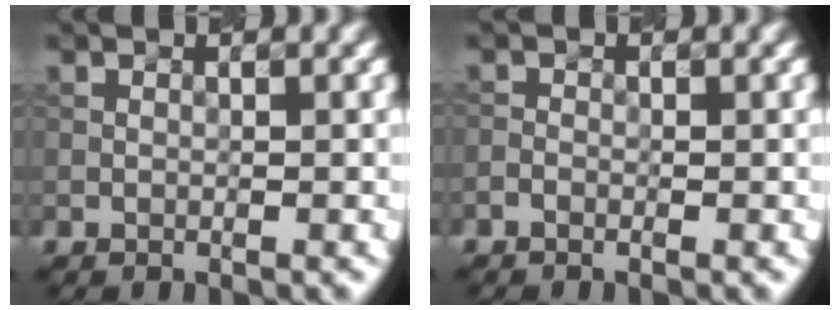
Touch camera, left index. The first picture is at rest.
{"total": 0.6, "force": [-0.5, 0.3, 0.2], "torque": [-0.002, 0.000, -0.013]}